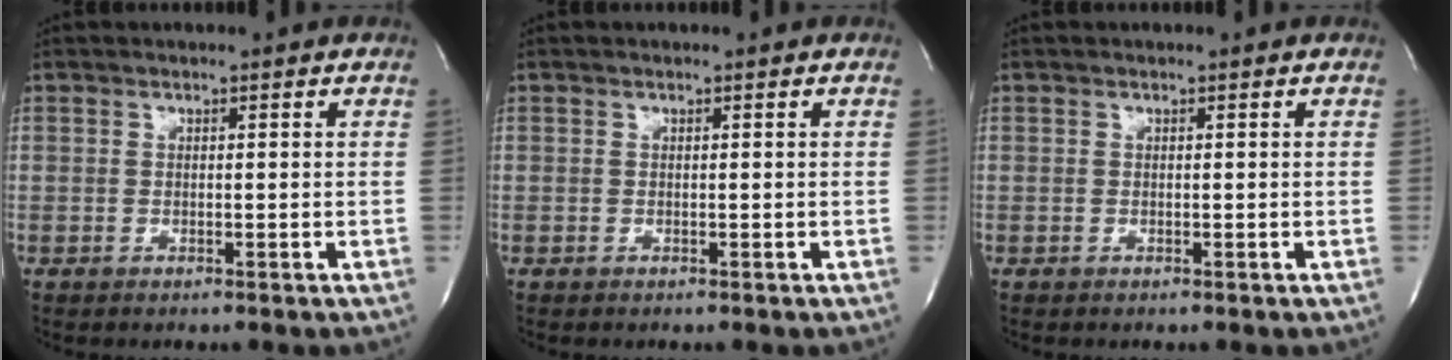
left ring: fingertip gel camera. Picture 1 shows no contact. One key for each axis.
{"total": 0.0}
{"total": 0.0}